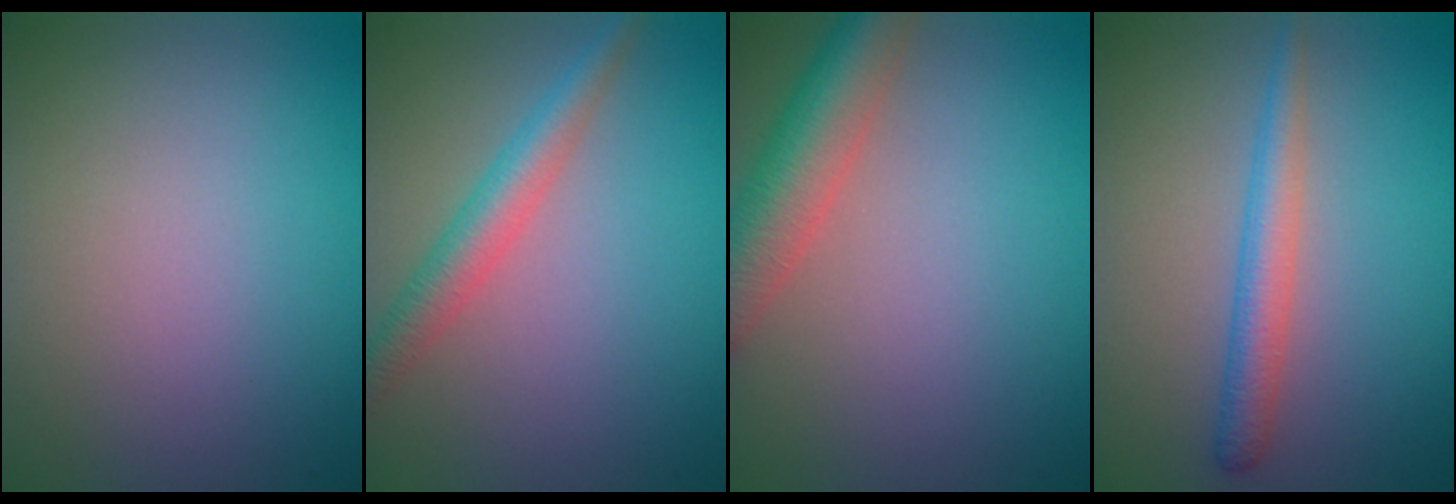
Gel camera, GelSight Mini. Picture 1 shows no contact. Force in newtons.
{"total": 3.4, "press": 3.4, "slide": 0.1}
{"total": 5.8, "press": 5.8, "slide": 0.5}
{"total": 2.7, "press": 2.7, "slide": 0.1}